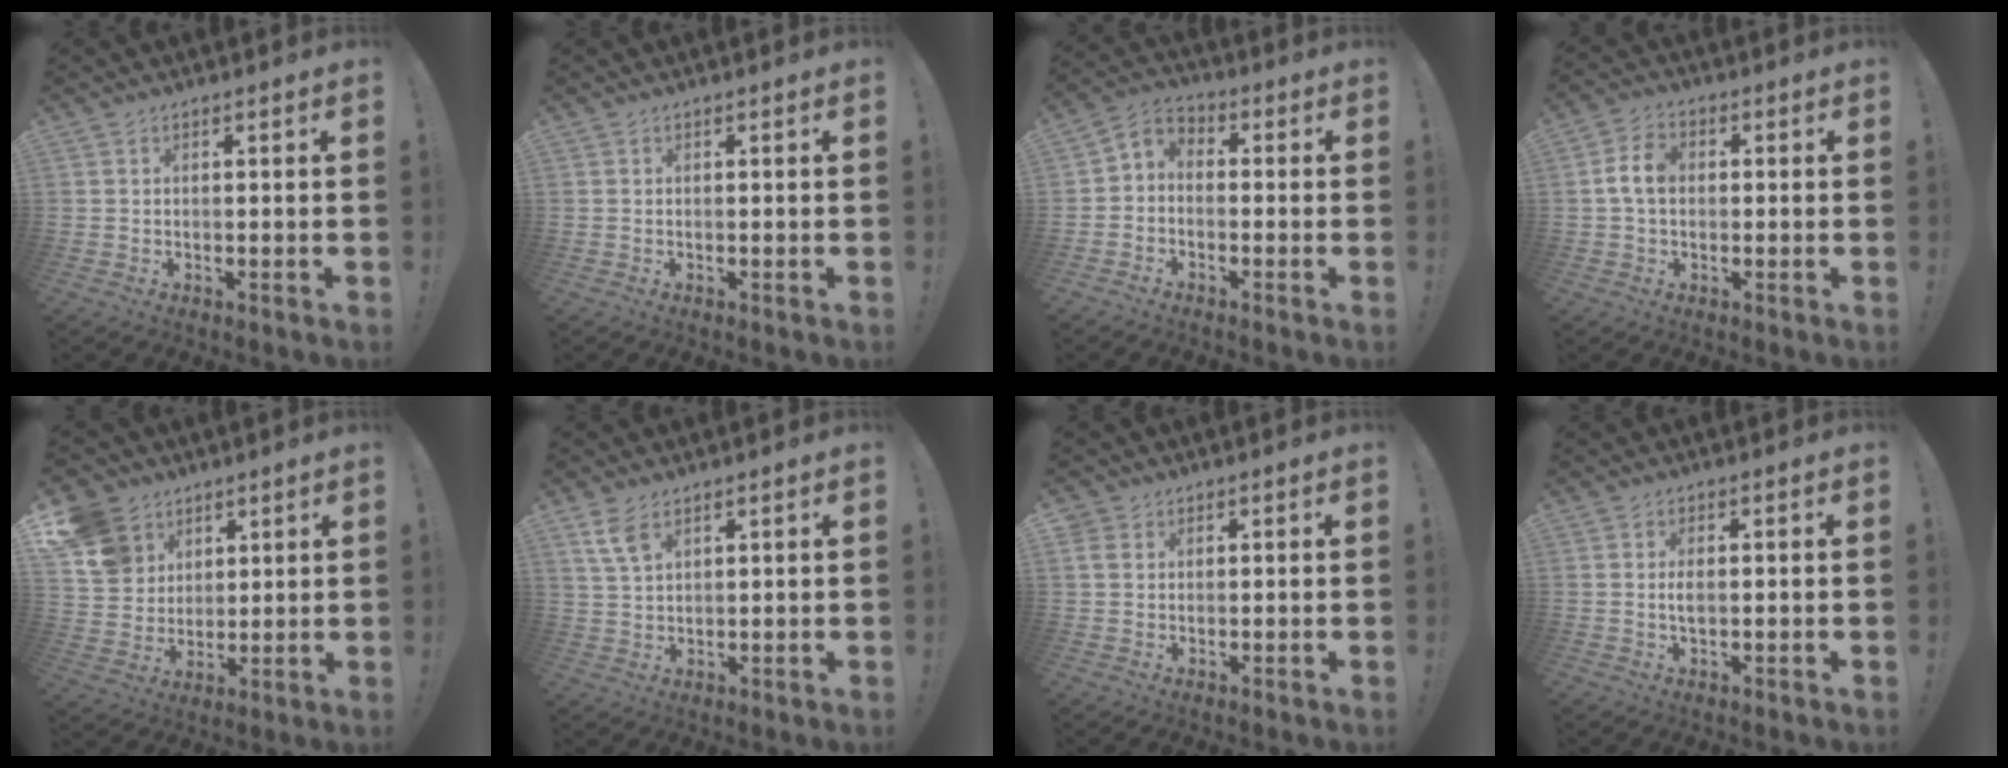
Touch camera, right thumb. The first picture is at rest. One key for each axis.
{"total": 0.0}
{"total": 4.7, "fx": -3.1, "fy": 3.0, "fz": 1.8, "tx": -0.046, "ty": 0.018, "tz": -0.056}
{"total": 6.8, "fx": 0.2, "fy": 4.6, "fz": 5.0, "tx": -0.088, "ty": 0.014, "tz": 0.006}
{"total": 13.1, "fx": 6.8, "fy": 10.4, "fz": 4.1, "tx": -0.069, "ty": -0.035, "tz": 0.143}
{"total": 6.0, "fx": 3.6, "fy": 3.0, "fz": 3.7, "tx": -0.068, "ty": -0.013, "tz": 0.069}
{"total": 3.2, "fx": 1.3, "fy": 2.5, "fz": 1.4, "tx": -0.036, "ty": 0.006, "tz": 0.029}
{"total": 2.2, "fx": 0.0, "fy": 0.9, "fz": 2.0, "tx": -0.030, "ty": -0.001, "tz": -0.003}